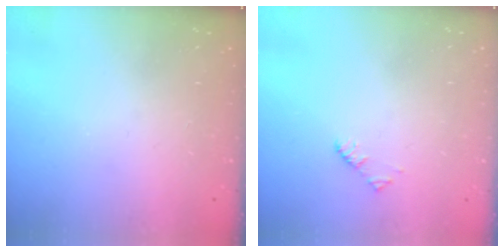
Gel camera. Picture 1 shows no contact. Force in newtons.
{"total": 1.9, "press": 1.9, "slide": 0.3}